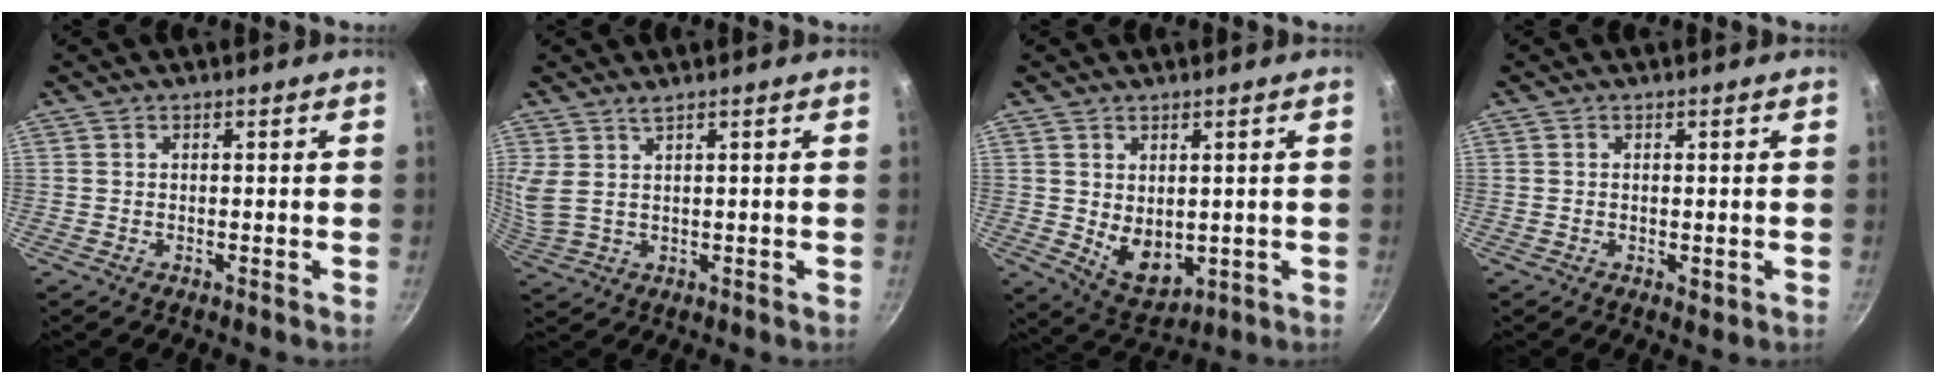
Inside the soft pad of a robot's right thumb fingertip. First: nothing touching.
{"total": 4.8, "force": [2.5, 1.9, 3.6], "torque": [-0.078, -0.015, 0.059]}
{"total": 7.4, "force": [0.8, 5.1, 5.3], "torque": [-0.066, -0.022, 0.034]}
{"total": 1.2, "force": [0.0, 0.8, 0.9], "torque": [-0.011, -0.003, -0.001]}